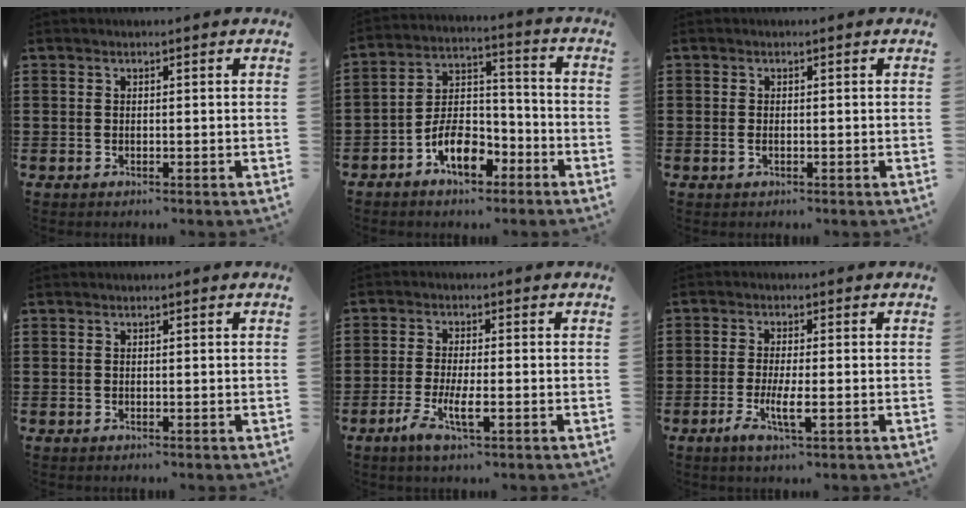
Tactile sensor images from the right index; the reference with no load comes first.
{"total": 8.7, "force": [-4.9, 4.6, 5.5], "torque": [-0.109, 0.015, -0.090]}
{"total": 0.8, "force": [-0.2, 0.4, 0.7], "torque": [-0.014, -0.001, -0.004]}
{"total": 0.0}
{"total": 5.2, "force": [-2.2, 1.0, 4.6], "torque": [-0.103, -0.012, -0.045]}
{"total": 4.8, "force": [-1.7, 0.8, 4.4], "torque": [-0.094, -0.012, -0.036]}